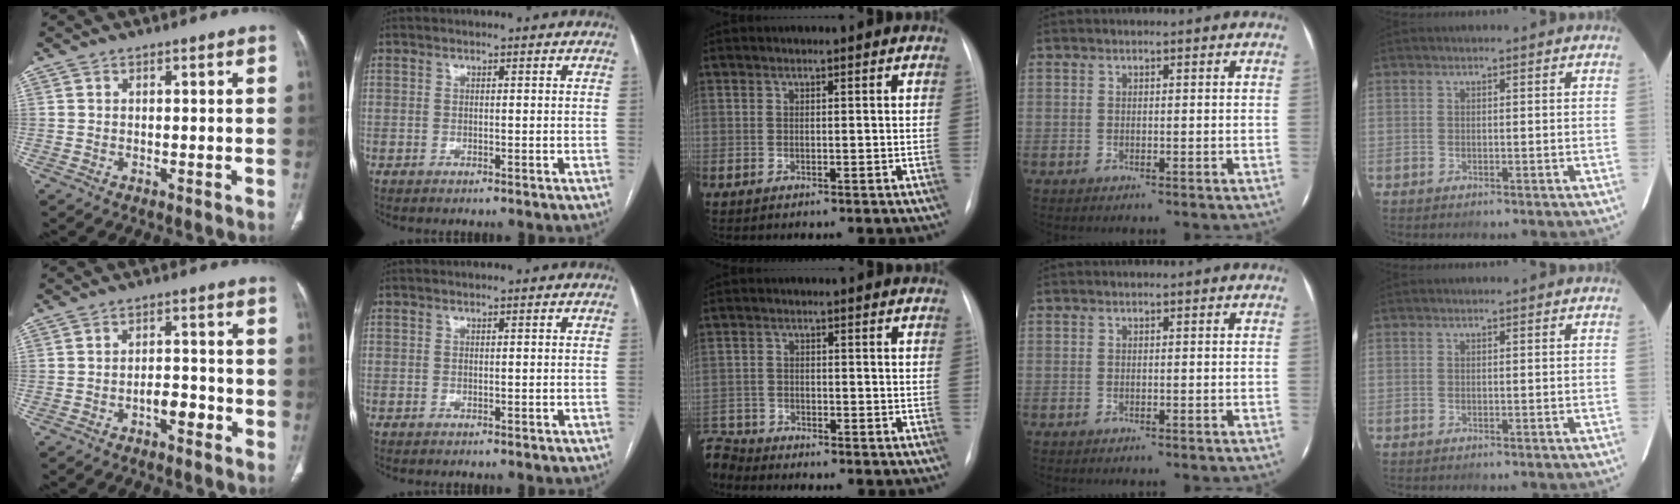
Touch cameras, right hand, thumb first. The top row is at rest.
{"thumb": {"total": 4.1, "force": [-2.0, 2.1, 2.9], "torque": [-0.032, 0.021, -0.032]}, "middle": {"total": 4.9, "force": [-4.8, 1.0, -0.5], "torque": [0.013, -0.005, -0.097]}}